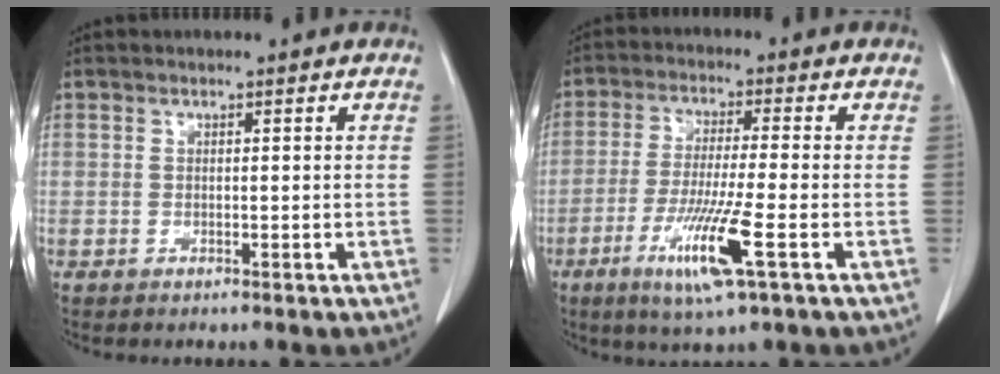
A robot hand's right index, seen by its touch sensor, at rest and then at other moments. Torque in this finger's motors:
{"motor_torque": [1.47, -0.66, 0.79, 0.21]}